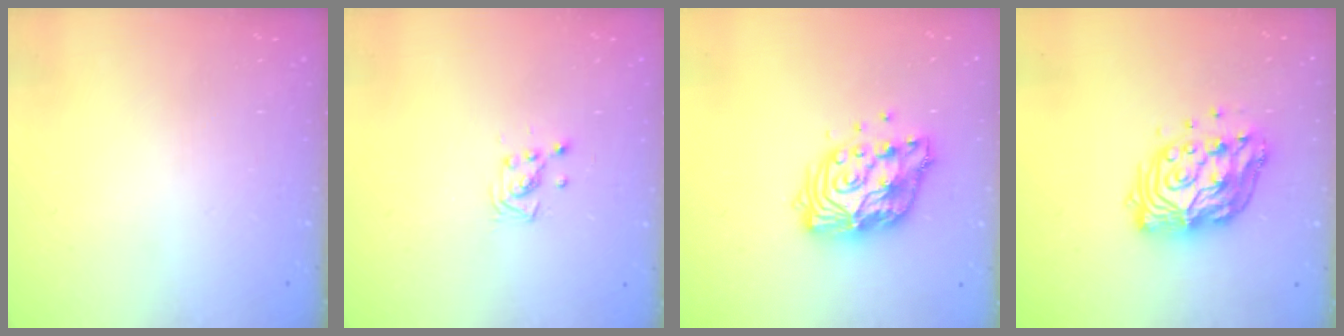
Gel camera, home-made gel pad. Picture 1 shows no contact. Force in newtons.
{"total": 2.9, "press": 2.9, "slide": 0.3}
{"total": 12.4, "press": 12.3, "slide": 1.1}
{"total": 13.4, "press": 13.3, "slide": 1.6}